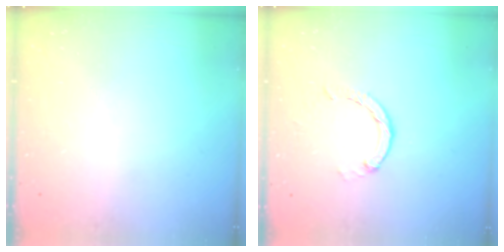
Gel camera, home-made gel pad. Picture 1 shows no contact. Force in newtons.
{"total": 2.0, "press": 2.0, "slide": 0.2}